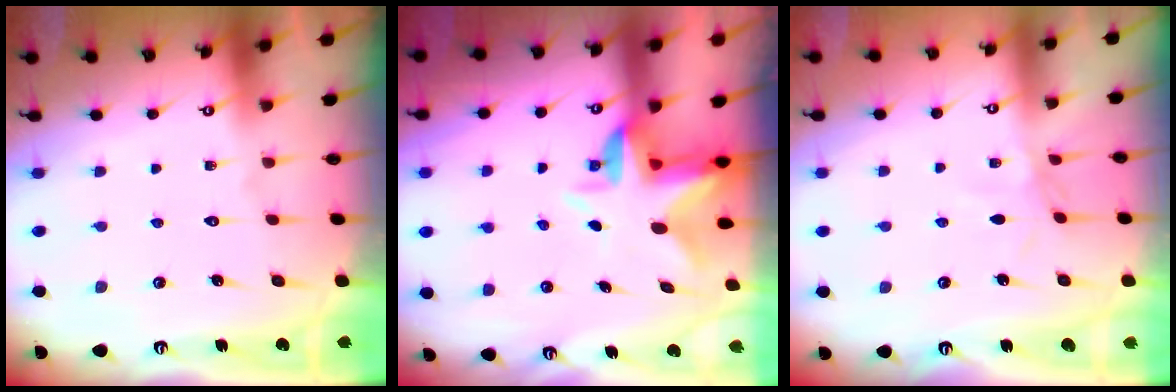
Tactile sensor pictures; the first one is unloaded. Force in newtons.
{"total": 5.2, "press": 5.0, "slide": 1.4}
{"total": 2.2, "press": 2.1, "slide": 0.5}